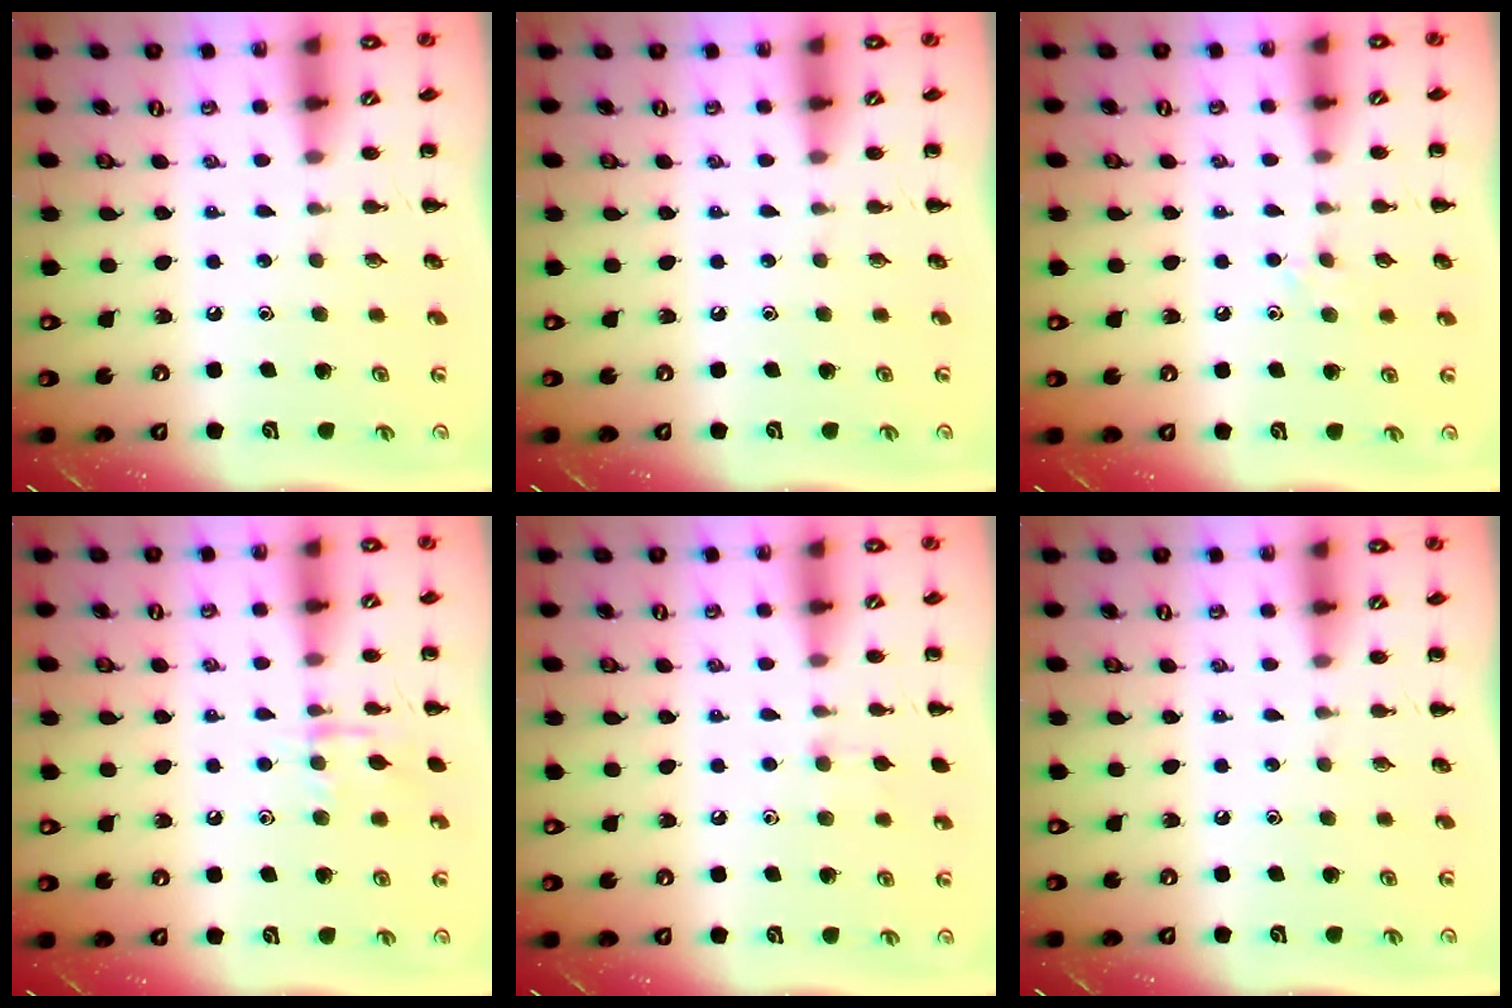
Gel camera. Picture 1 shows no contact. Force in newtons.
{"total": 0.0}
{"total": 4.9, "press": 4.6, "slide": 1.5}
{"total": 8.2, "press": 8.2, "slide": 0.6}
{"total": 5.6, "press": 5.1, "slide": 2.2}
{"total": 0.0}